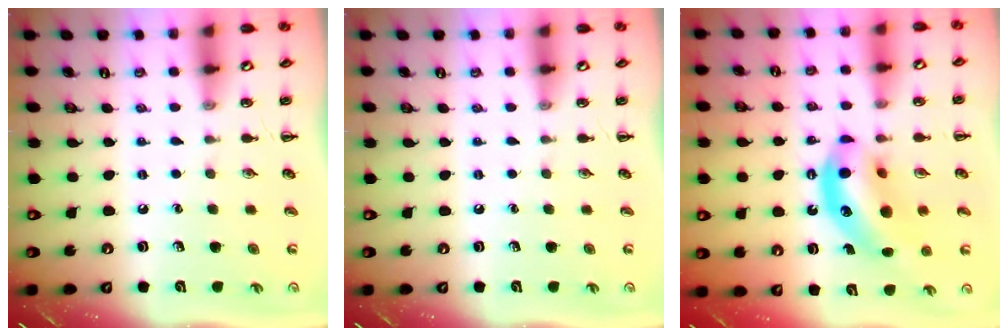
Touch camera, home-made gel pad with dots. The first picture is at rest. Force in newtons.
{"total": 0.0}
{"total": 13.5, "press": 13.0, "slide": 3.5}